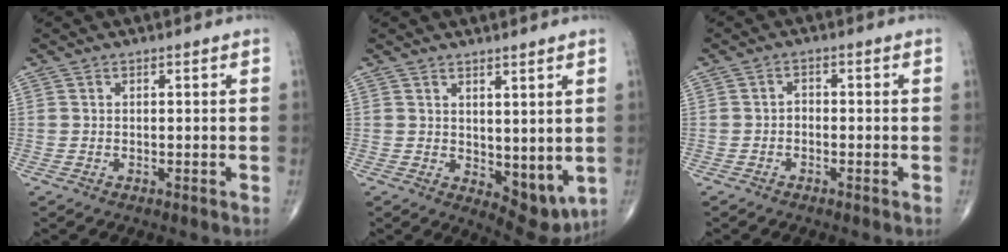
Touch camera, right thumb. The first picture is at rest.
{"total": 7.4, "force": [1.0, 3.9, 6.1], "torque": [-0.057, -0.025, 0.029]}
{"total": 1.6, "force": [-0.8, 1.1, 0.9], "torque": [-0.006, 0.011, -0.018]}